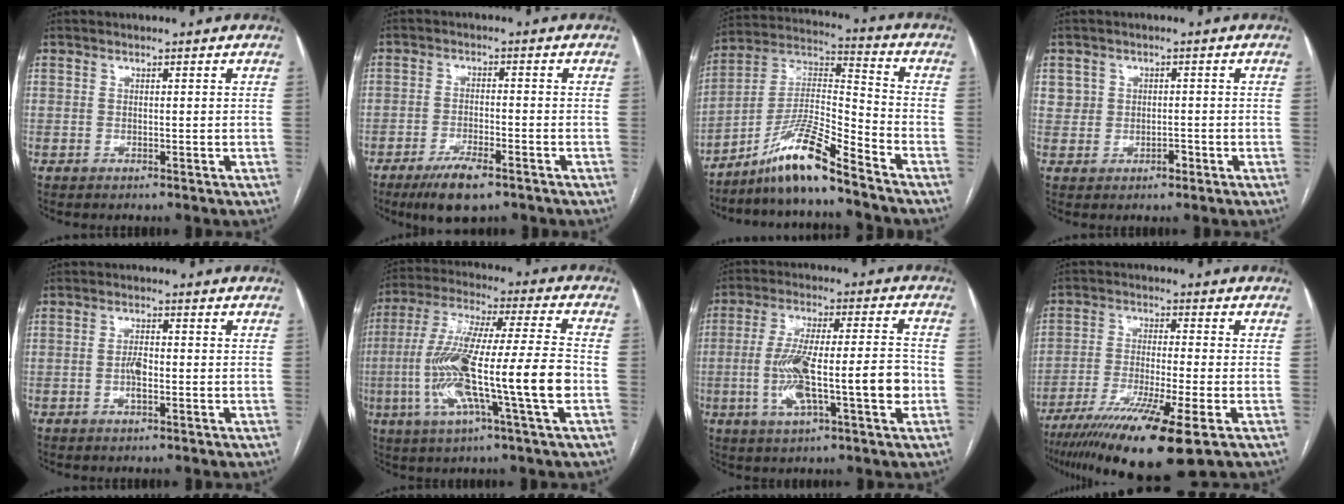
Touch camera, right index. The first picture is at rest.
{"total": 6.8, "force": [-4.6, 1.6, 4.8], "torque": [-0.088, -0.010, -0.074]}
{"total": 11.6, "force": [-9.0, 0.1, 7.4], "torque": [-0.144, 0.008, -0.165]}
{"total": 2.9, "force": [-0.1, 2.7, 0.9], "torque": [-0.006, 0.008, 0.003]}
{"total": 2.5, "force": [-0.6, 0.8, 2.3], "torque": [-0.046, 0.001, -0.011]}
{"total": 18.3, "force": [-4.2, 0.5, 17.8], "torque": [-0.345, 0.000, -0.078]}
{"total": 14.0, "force": [-2.8, 2.3, 13.5], "torque": [-0.243, 0.015, -0.045]}
{"total": 14.6, "force": [-9.0, 0.4, 11.5], "torque": [-0.209, -0.039, -0.155]}